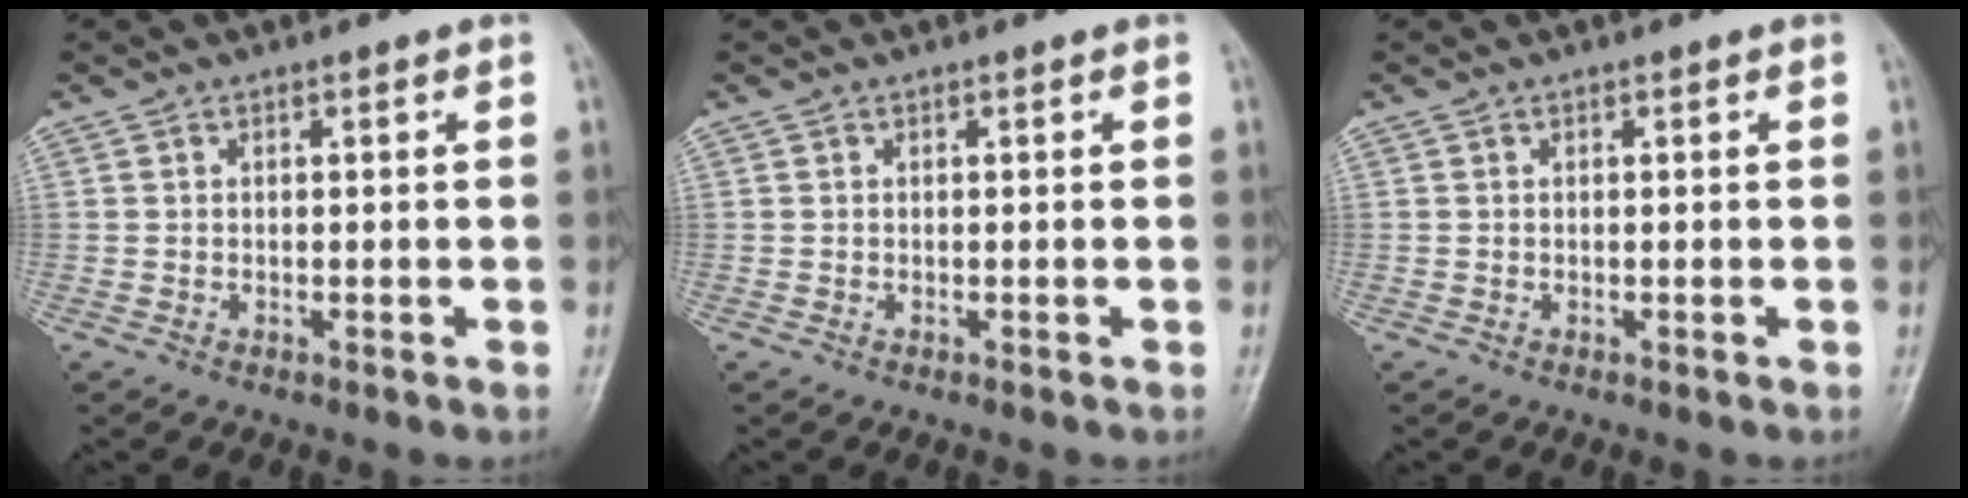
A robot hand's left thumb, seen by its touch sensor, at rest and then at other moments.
{"total": 0.0}
{"total": 0.0}